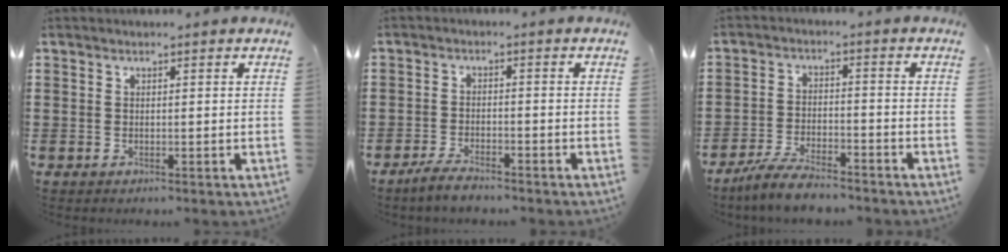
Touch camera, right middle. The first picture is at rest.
{"total": 3.0, "force": [-2.7, 0.4, 1.2], "torque": [-0.030, 0.002, -0.056]}
{"total": 5.8, "force": [-5.2, 0.8, 2.5], "torque": [-0.054, -0.001, -0.101]}